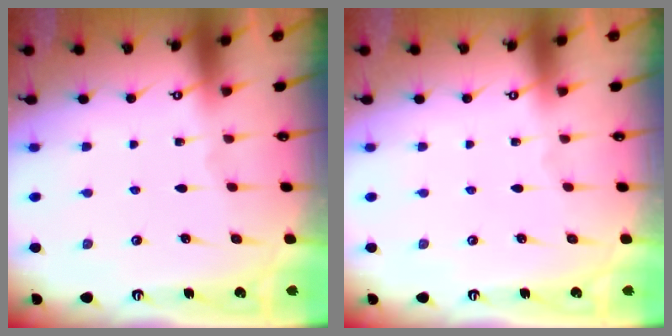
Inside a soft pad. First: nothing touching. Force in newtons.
{"total": 0.0}